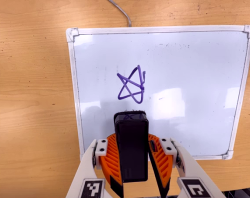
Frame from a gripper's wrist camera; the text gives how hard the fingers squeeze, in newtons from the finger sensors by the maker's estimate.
{"total": 9.8, "left": 9.7, "right": 9.8}